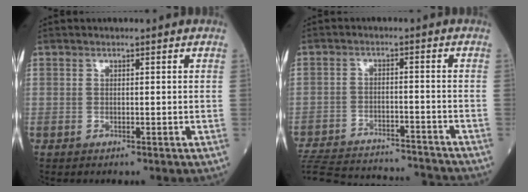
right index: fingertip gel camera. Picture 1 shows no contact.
{"total": 21.2, "force": [-20.0, 2.8, 6.7], "torque": [-0.156, -0.023, -0.285]}